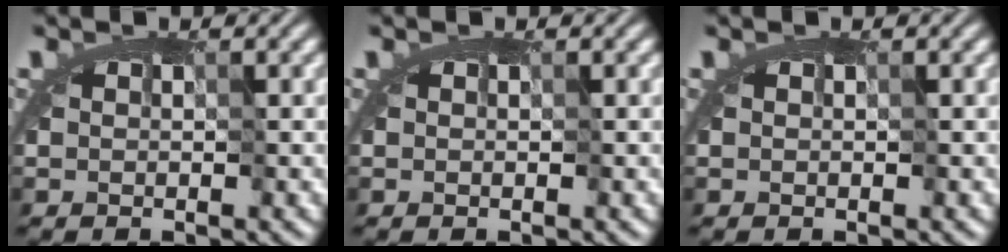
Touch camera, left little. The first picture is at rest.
{"total": 0.0}
{"total": 0.0}